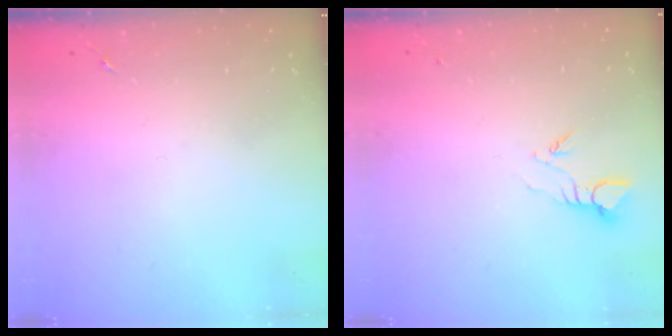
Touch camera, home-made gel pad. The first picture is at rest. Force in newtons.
{"total": 3.8, "press": 3.8, "slide": 0.3}